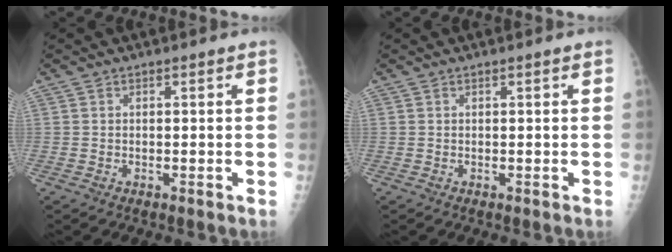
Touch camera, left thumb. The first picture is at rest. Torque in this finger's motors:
{"motor_torque": [0.25, 0.31, 0.14, 0.08, 0.00]}